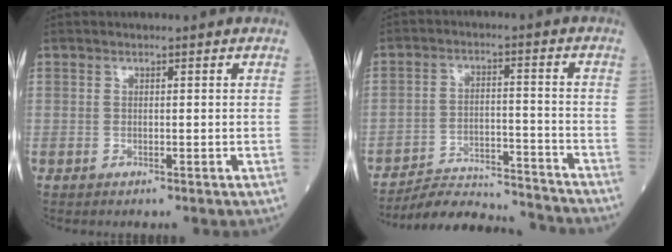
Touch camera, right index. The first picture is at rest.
{"total": 13.1, "force": [-13.0, 0.8, 1.5], "torque": [-0.014, 0.016, -0.197]}